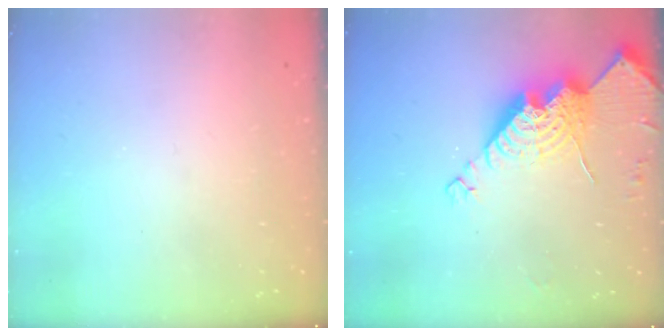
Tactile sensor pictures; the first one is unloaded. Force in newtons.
{"total": 16.3, "press": 16.3, "slide": 1.2}